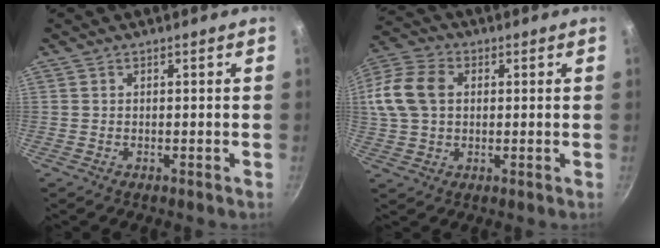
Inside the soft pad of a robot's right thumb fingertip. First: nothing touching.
{"total": 16.7, "force": [2.9, 12.5, 10.7], "torque": [-0.246, 0.033, 0.044]}